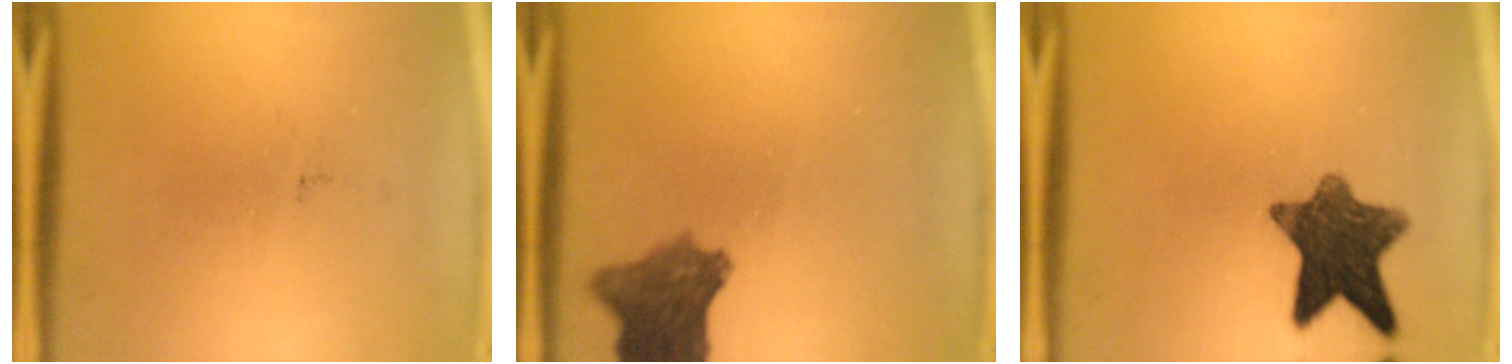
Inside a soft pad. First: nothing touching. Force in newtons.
{"total": 7.3}
{"total": 10.8}